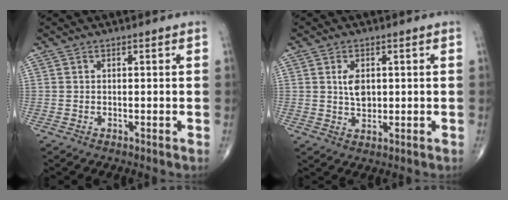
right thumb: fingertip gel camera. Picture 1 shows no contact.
{"total": 4.1, "force": [0.7, 2.5, 3.1], "torque": [-0.048, -0.006, 0.014]}